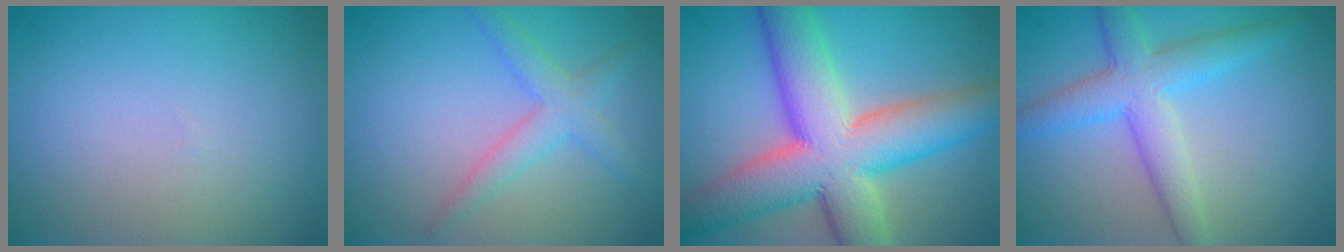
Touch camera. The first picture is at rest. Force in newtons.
{"total": 2.9, "press": 2.9, "slide": 0.1}
{"total": 12.3, "press": 12.3, "slide": 0.5}
{"total": 4.8, "press": 4.8, "slide": 0.2}